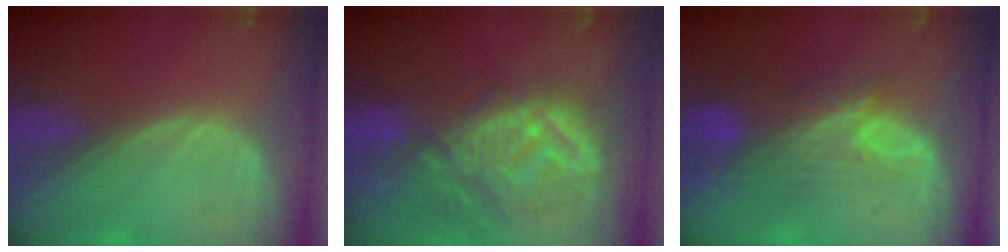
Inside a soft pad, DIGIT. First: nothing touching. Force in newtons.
{"total": 11.9, "press": 10.9, "slide": 4.9}
{"total": 9.6, "press": 8.1, "slide": 5.1}